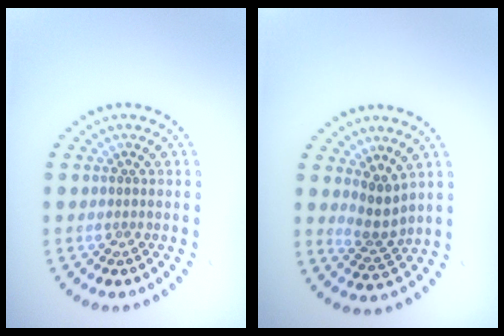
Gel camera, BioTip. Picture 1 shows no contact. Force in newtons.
{"total": 2.5, "press": 2.0, "slide": 1.6}